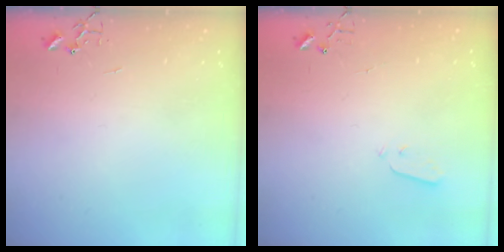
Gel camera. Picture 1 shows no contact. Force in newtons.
{"total": 2.0, "press": 2.0, "slide": 0.4}